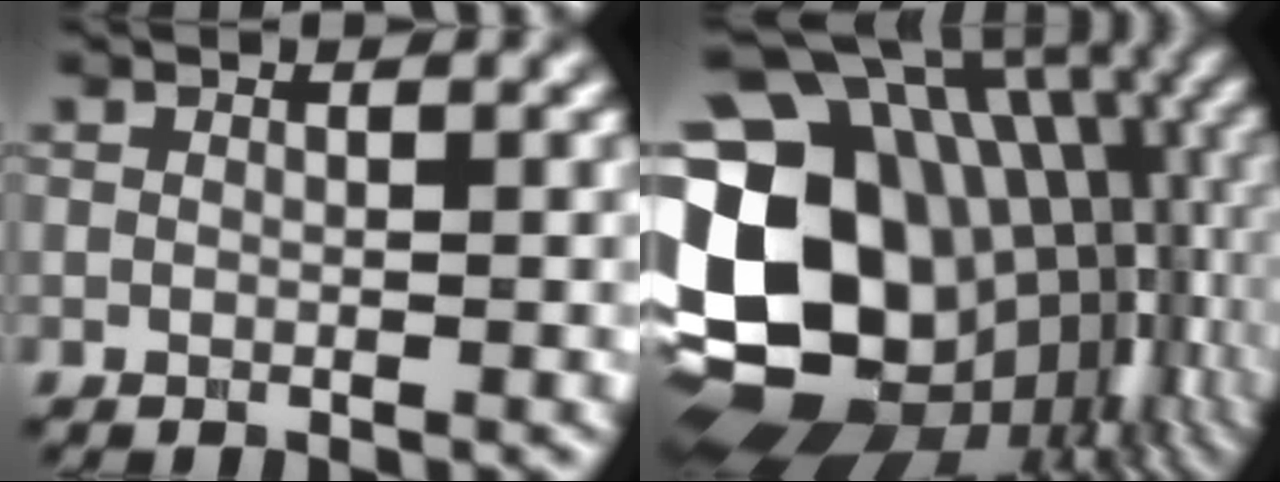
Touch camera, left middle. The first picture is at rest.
{"total": 20.0, "force": [-0.3, 15.9, 12.3], "torque": [-0.252, 0.002, 0.027]}